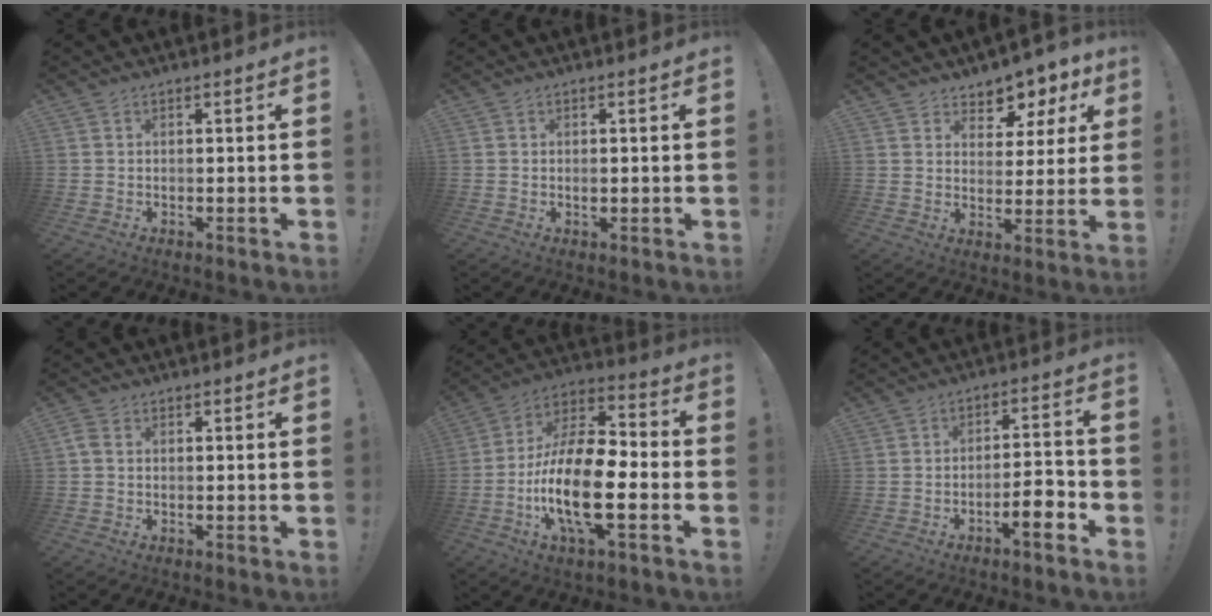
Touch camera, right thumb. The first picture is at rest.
{"total": 0.8, "force": [-0.2, 0.6, 0.6], "torque": [-0.006, 0.001, -0.004]}
{"total": 6.2, "force": [4.4, 4.2, 1.3], "torque": [-0.003, -0.047, 0.082]}
{"total": 2.1, "force": [0.2, 1.5, 1.4], "torque": [-0.032, 0.008, 0.006]}
{"total": 20.7, "force": [-5.7, 8.1, 18.2], "torque": [-0.354, 0.021, -0.096]}
{"total": 8.2, "force": [-4.6, 2.1, 6.5], "torque": [-0.081, 0.015, -0.080]}